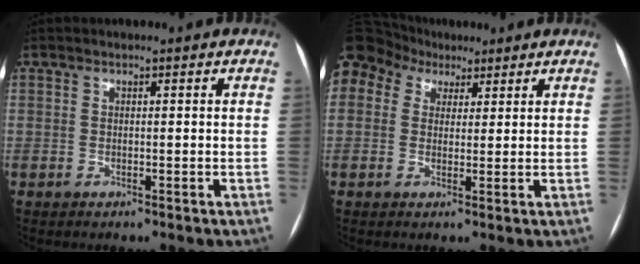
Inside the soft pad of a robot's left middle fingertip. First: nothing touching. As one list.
[{"total": 15.9, "force": [8.6, 11.9, 6.1], "torque": [-0.187, 0.090, 0.165]}]